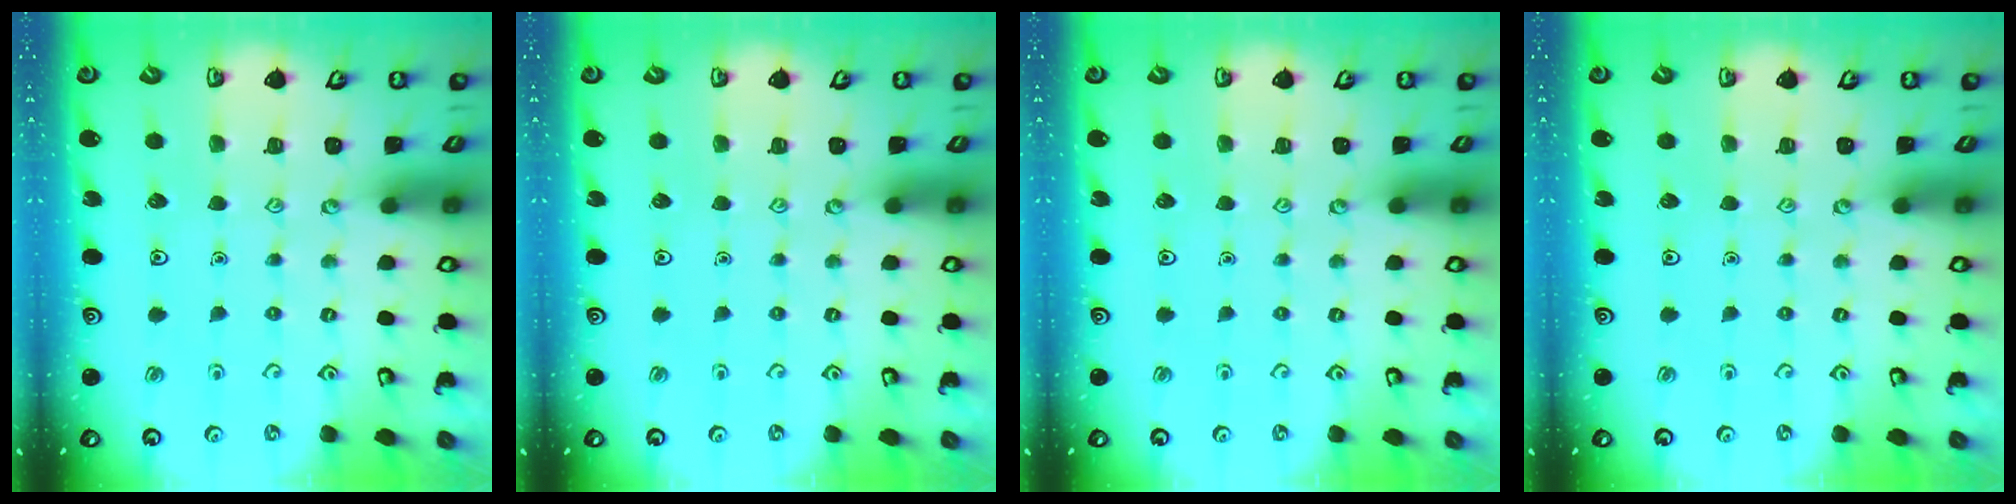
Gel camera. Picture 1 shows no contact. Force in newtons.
{"total": 0.0}
{"total": 0.0}
{"total": 0.0}